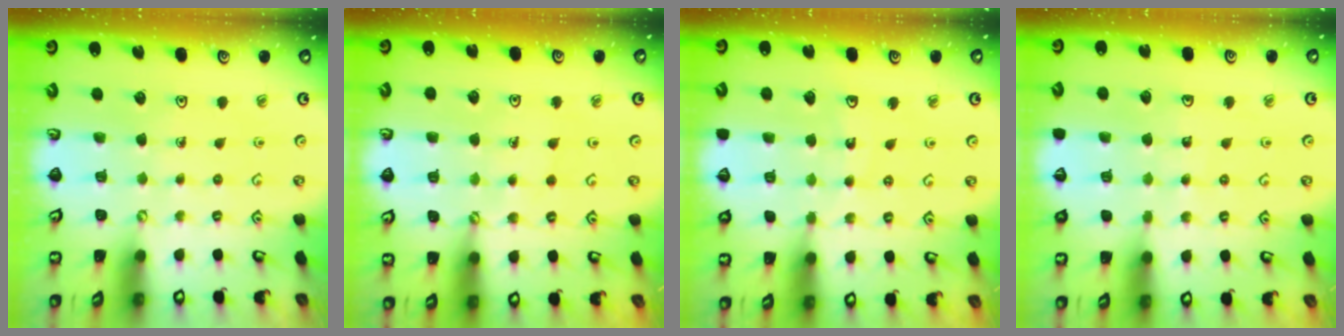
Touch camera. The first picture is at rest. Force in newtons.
{"total": 1.7, "press": 1.7, "slide": 0.1}
{"total": 4.9, "press": 4.3, "slide": 2.3}
{"total": 3.1, "press": 3.0, "slide": 0.8}